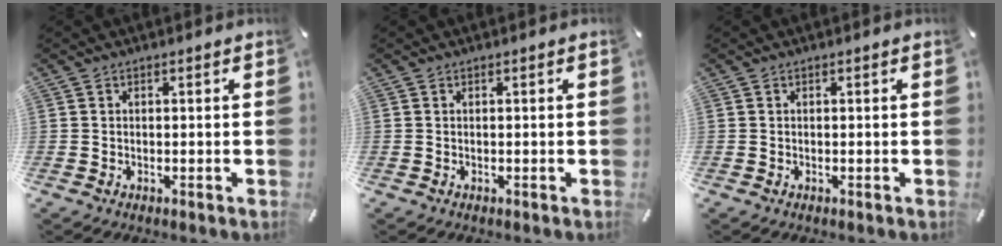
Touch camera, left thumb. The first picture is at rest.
{"total": 0.0}
{"total": 0.0}